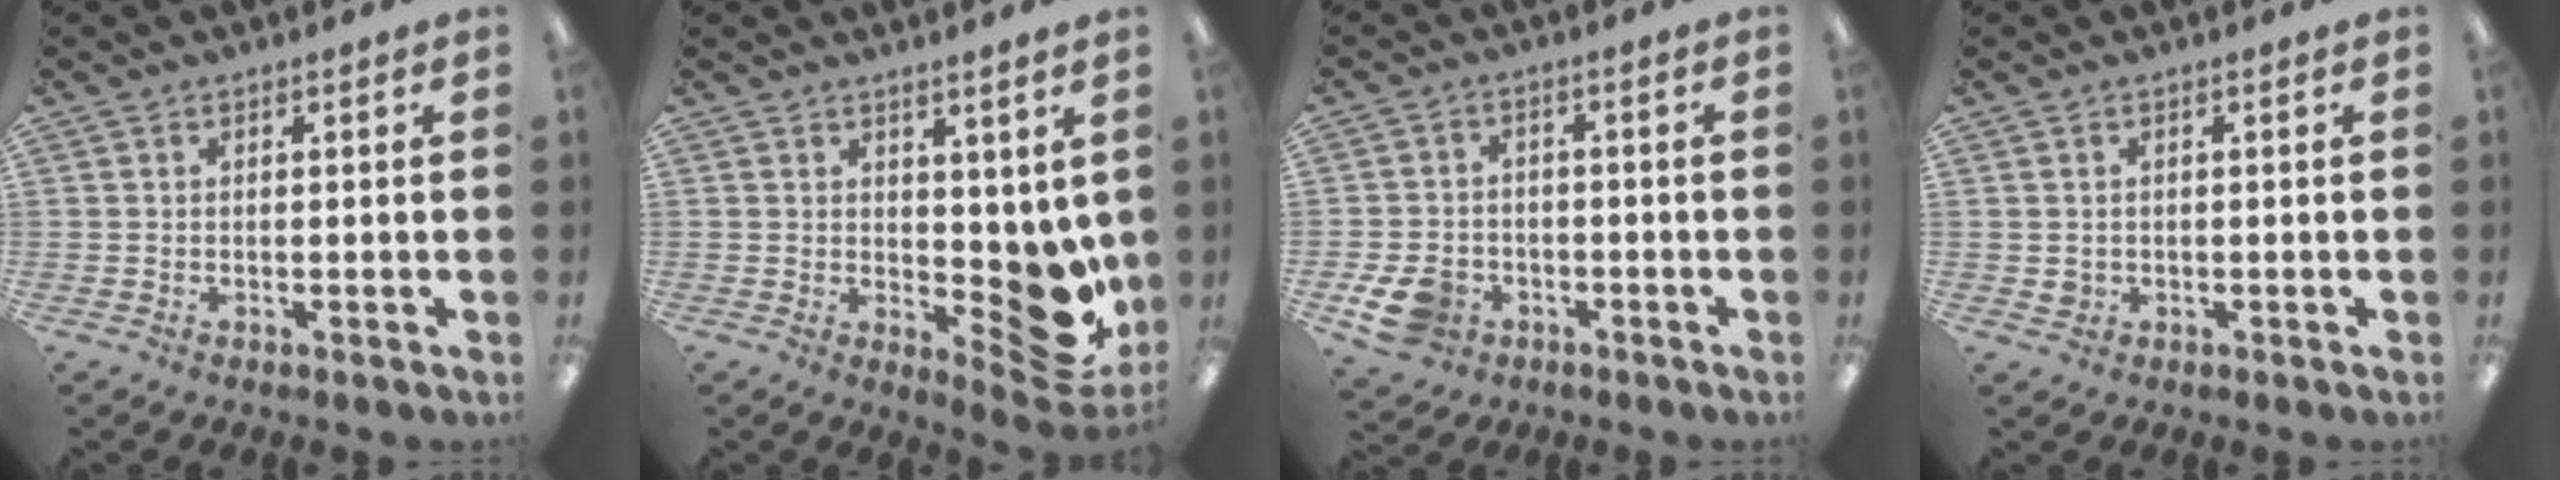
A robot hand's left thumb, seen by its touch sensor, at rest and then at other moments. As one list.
[{"total": 9.4, "force": [0.3, 5.5, 7.6], "torque": [-0.066, -0.029, 0.021]}, {"total": 7.5, "force": [-3.8, 5.5, 3.4], "torque": [-0.080, 0.017, -0.069]}, {"total": 1.2, "force": [0.3, 1.1, 0.3], "torque": [-0.001, -0.003, 0.003]}]